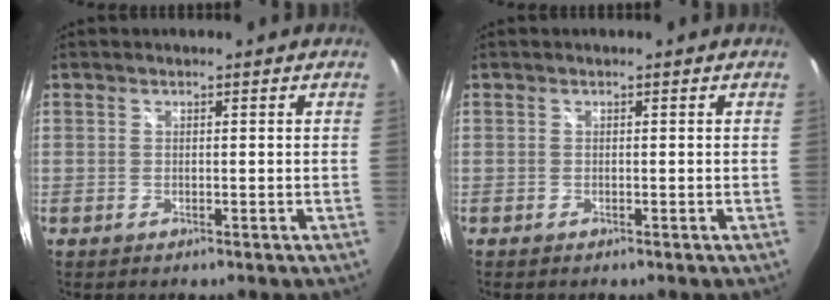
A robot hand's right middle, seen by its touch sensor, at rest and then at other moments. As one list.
[{"total": 0.0}]